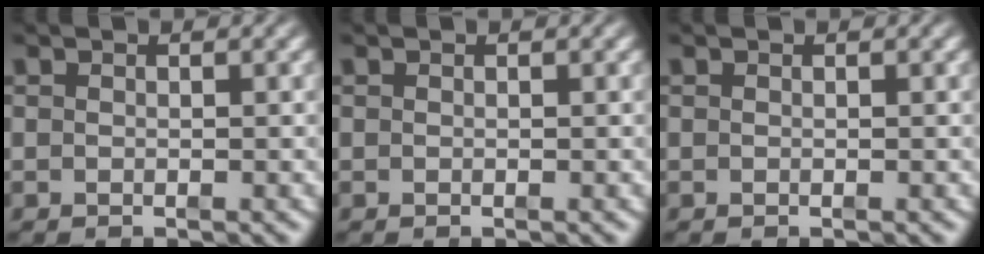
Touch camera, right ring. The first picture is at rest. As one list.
[{"total": 0.0}, {"total": 0.0}]